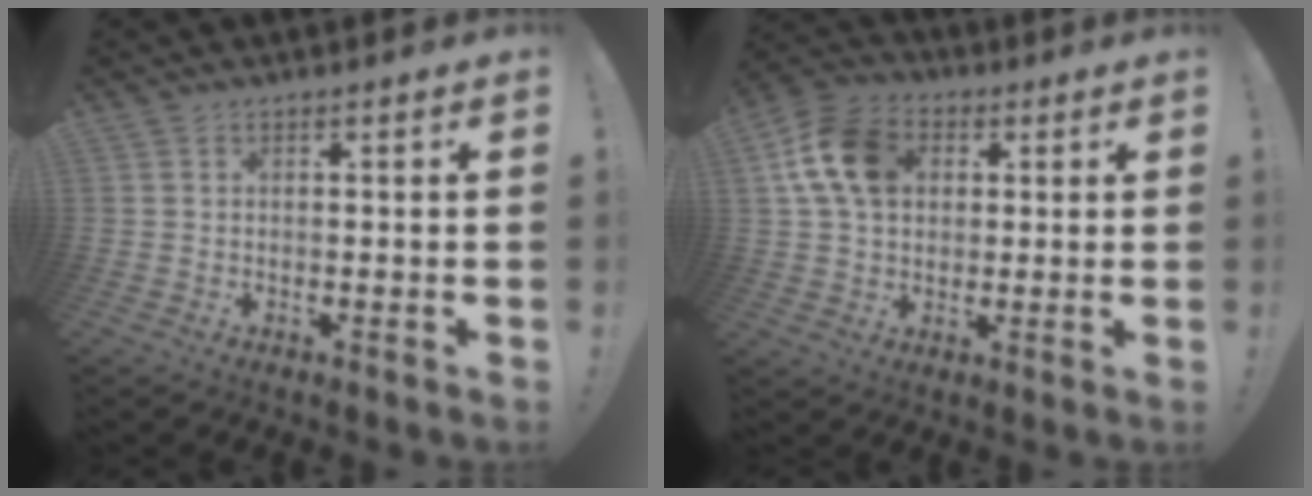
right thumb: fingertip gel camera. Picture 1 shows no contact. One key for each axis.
{"total": 14.1, "fx": 3.7, "fy": 10.8, "fz": 8.4, "tx": -0.151, "ty": 0.001, "tz": 0.076}